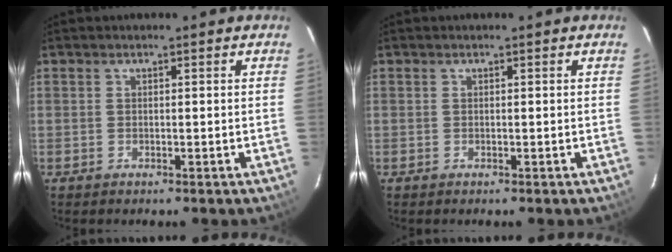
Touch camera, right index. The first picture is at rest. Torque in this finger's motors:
{"motor_torque": [0.01, 0.01, -0.01, 0.00]}